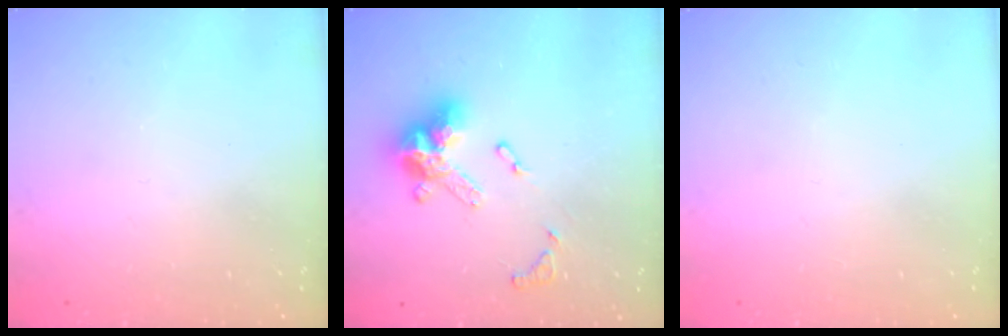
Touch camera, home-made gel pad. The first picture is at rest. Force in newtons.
{"total": 14.7, "press": 14.6, "slide": 1.6}
{"total": 0.0}